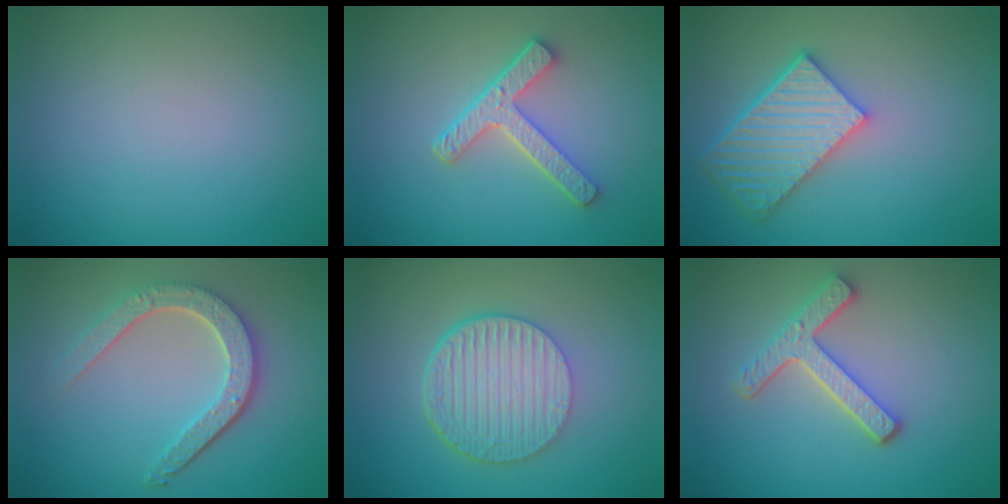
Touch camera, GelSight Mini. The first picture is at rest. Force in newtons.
{"total": 3.7, "press": 3.2, "slide": 2.0}
{"total": 5.5, "press": 4.6, "slide": 3.0}
{"total": 4.7, "press": 3.6, "slide": 3.0}
{"total": 6.7, "press": 4.6, "slide": 4.9}
{"total": 3.8, "press": 3.1, "slide": 2.2}